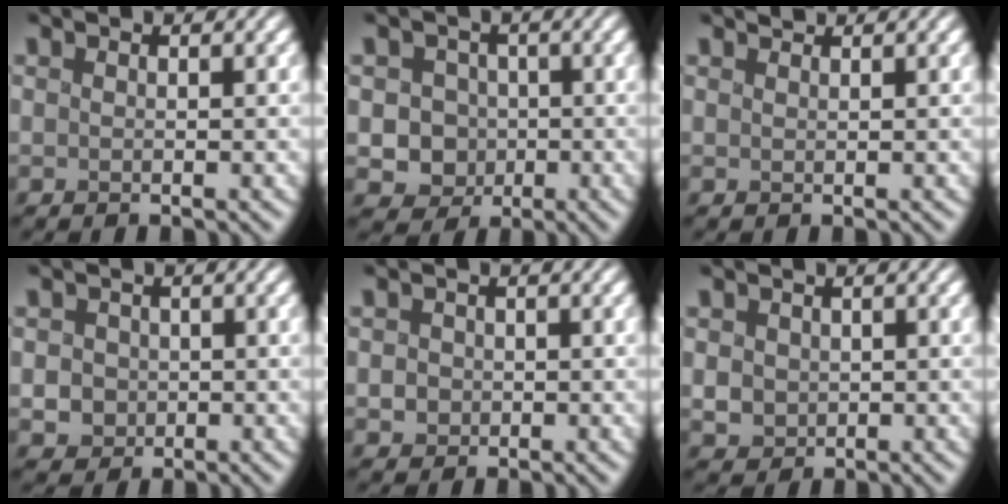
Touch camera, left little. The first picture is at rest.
{"total": 4.0, "force": [-0.6, 3.8, 1.3], "torque": [-0.010, 0.006, -0.020]}
{"total": 0.7, "force": [0.7, 0.1, 0.0], "torque": [0.001, 0.002, 0.014]}
{"total": 2.1, "force": [-0.3, 2.0, 0.7], "torque": [-0.019, 0.001, 0.002]}
{"total": 1.3, "force": [-0.4, 1.2, 0.3], "torque": [-0.003, -0.003, -0.005]}
{"total": 1.7, "force": [0.0, 1.6, 0.6], "torque": [-0.016, -0.004, 0.001]}